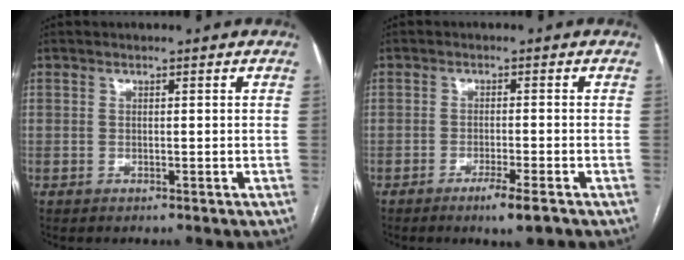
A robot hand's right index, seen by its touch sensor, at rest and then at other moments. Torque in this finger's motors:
{"motor_torque": [-0.31, 0.48, -0.37, -0.06]}